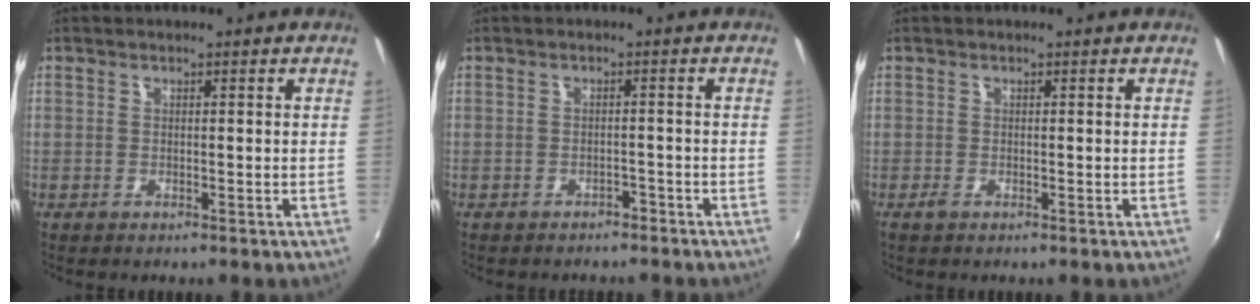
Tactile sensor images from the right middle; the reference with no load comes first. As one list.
[{"total": 4.1, "force": [-3.6, 1.7, 1.0], "torque": [-0.027, -0.008, -0.046]}, {"total": 0.9, "force": [-0.7, 0.3, 0.5], "torque": [-0.010, -0.003, -0.014]}]